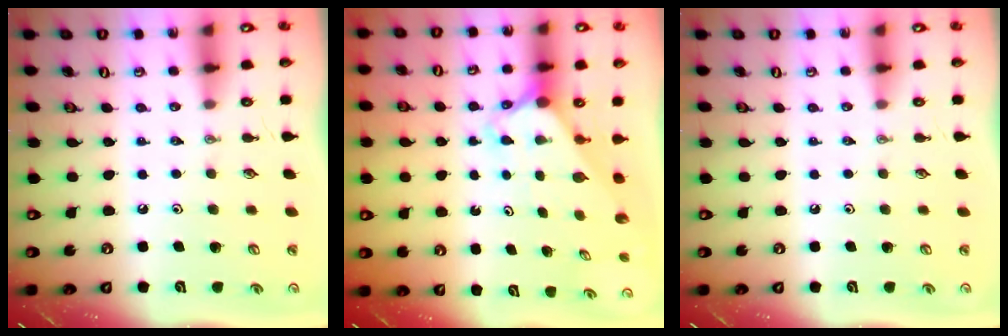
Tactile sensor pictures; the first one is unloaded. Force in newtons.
{"total": 2.4, "press": 2.4, "slide": 0.2}
{"total": 0.0}